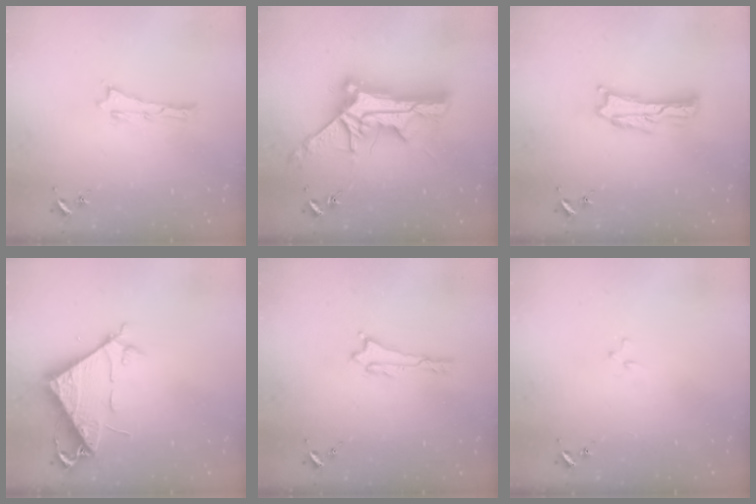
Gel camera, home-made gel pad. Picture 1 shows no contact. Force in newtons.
{"total": 13.3, "press": 13.3, "slide": 1.1}
{"total": 1.6, "press": 1.6, "slide": 0.3}
{"total": 7.3, "press": 7.3, "slide": 0.8}
{"total": 0.0}
{"total": 0.7, "press": 0.7, "slide": 0.2}